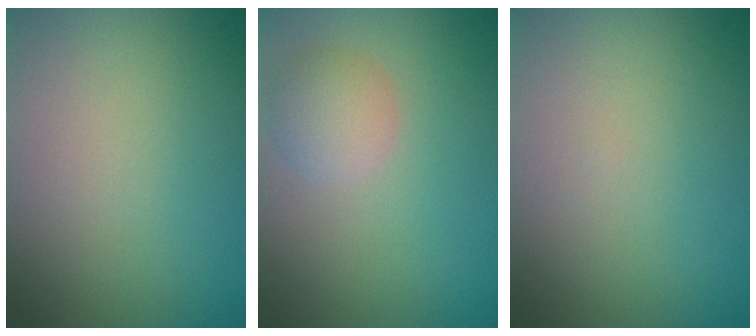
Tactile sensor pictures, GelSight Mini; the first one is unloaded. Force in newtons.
{"total": 2.7, "press": 2.7, "slide": 0.1}
{"total": 0.0}